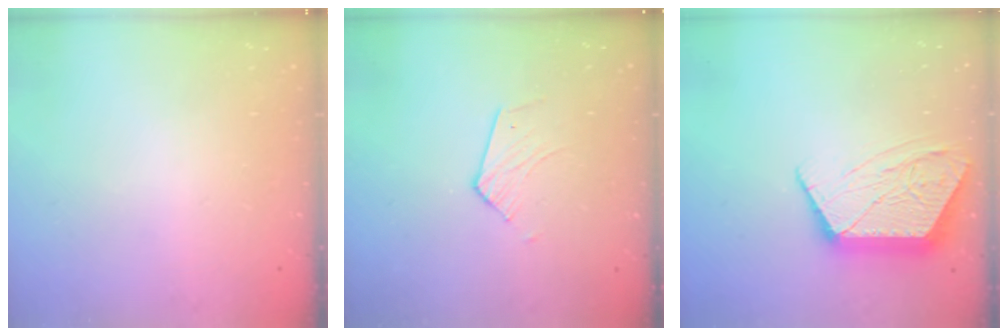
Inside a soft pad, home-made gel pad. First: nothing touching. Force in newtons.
{"total": 5.8, "press": 5.8, "slide": 0.5}
{"total": 13.4, "press": 13.4, "slide": 0.7}